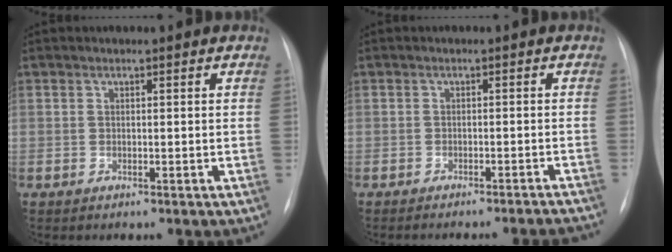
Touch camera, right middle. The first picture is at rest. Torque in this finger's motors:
{"motor_torque": [0.45, -0.45, 0.06, 0.04]}